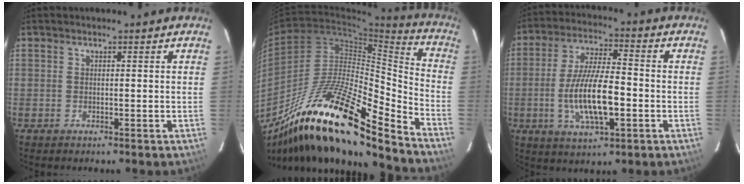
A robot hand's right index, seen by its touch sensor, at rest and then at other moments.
{"total": 25.3, "force": [-17.9, 5.3, 17.2], "torque": [-0.292, -0.022, -0.315]}
{"total": 13.1, "force": [-3.1, 3.9, 12.2], "torque": [-0.240, -0.007, -0.051]}